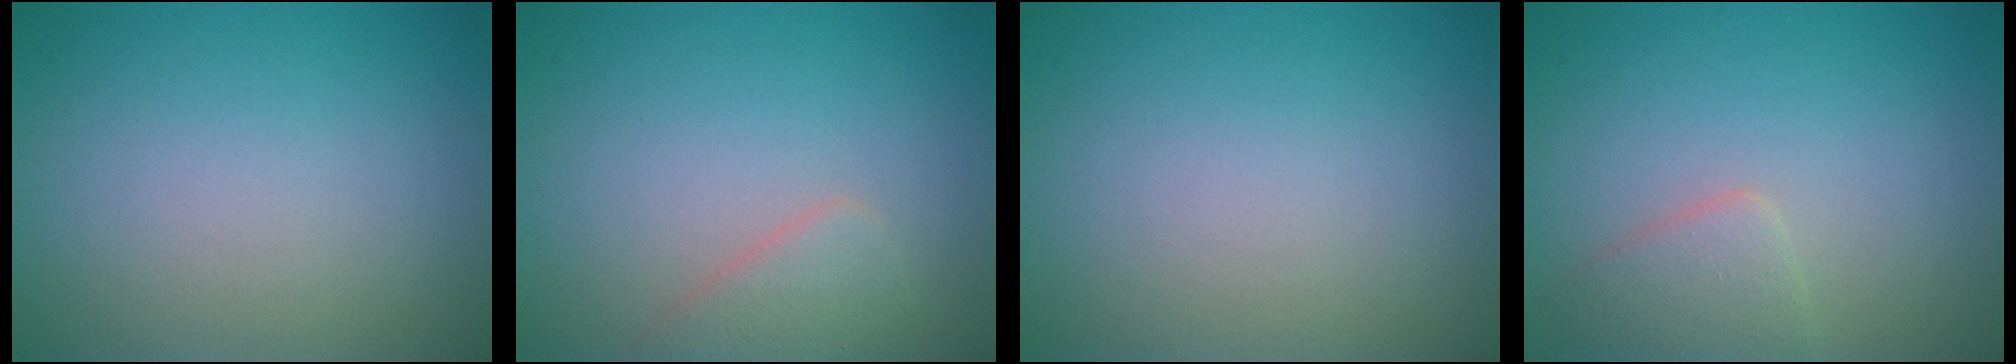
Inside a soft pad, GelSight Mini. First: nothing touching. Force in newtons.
{"total": 2.0, "press": 2.0, "slide": 0.1}
{"total": 0.0}
{"total": 2.2, "press": 2.2, "slide": 0.1}